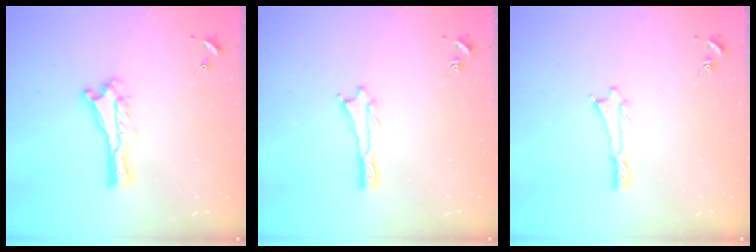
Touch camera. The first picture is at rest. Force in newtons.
{"total": 0.7, "press": 0.7, "slide": 0.1}
{"total": 0.0}